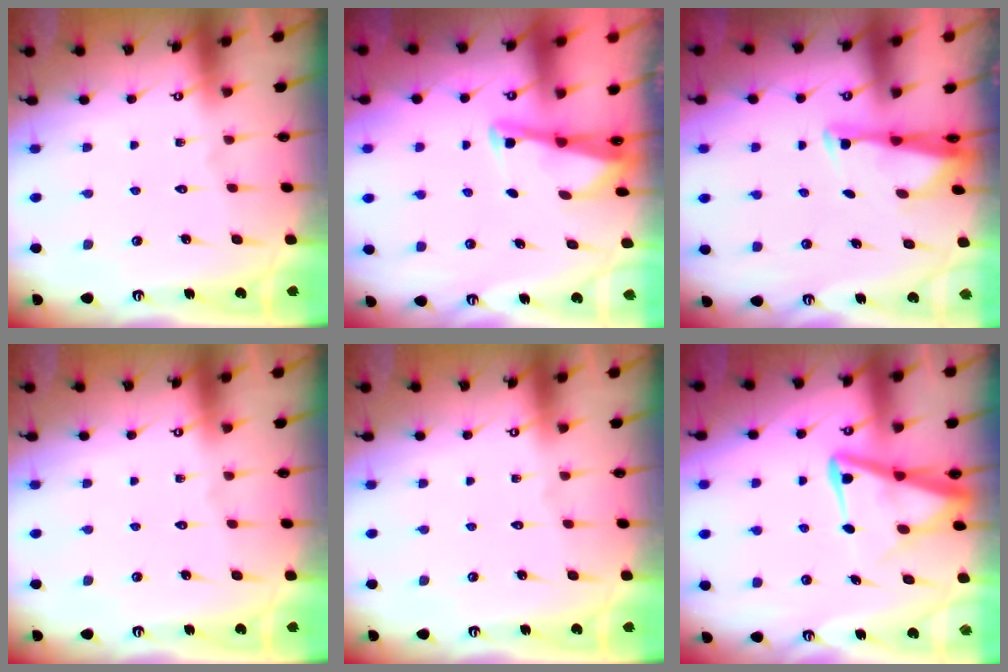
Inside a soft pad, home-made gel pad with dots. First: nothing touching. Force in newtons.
{"total": 2.6, "press": 2.6, "slide": 0.1}
{"total": 2.9, "press": 2.8, "slide": 0.7}
{"total": 0.0}
{"total": 0.0}
{"total": 8.4, "press": 8.3, "slide": 1.0}